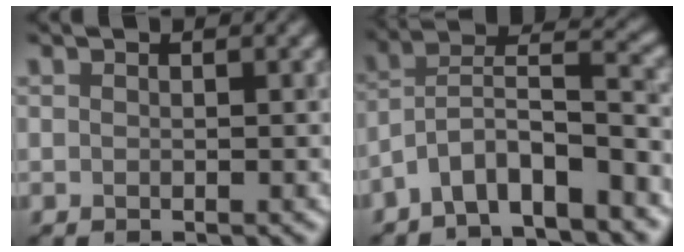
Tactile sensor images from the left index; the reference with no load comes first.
{"total": 7.4, "force": [-5.5, 1.8, 4.6], "torque": [-0.073, 0.013, -0.096]}